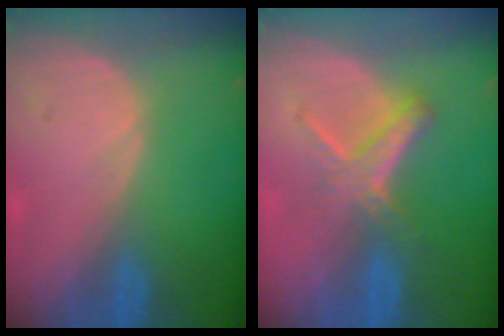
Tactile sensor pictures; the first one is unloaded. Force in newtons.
{"total": 5.8, "press": 5.1, "slide": 2.9}